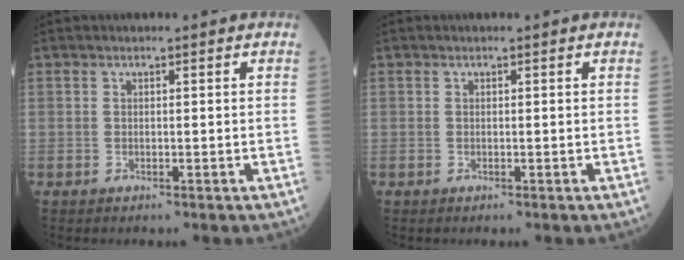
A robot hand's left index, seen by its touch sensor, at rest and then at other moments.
{"total": 0.0}